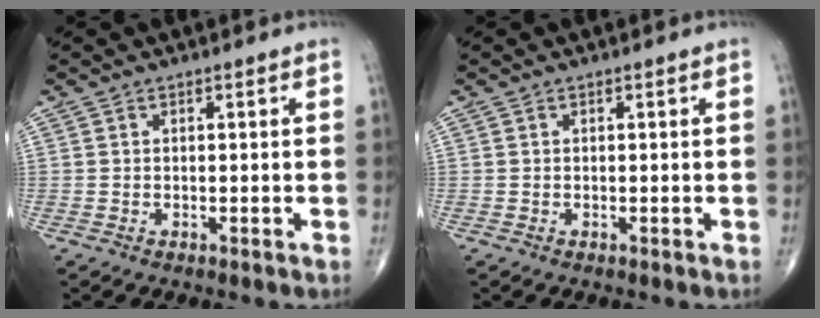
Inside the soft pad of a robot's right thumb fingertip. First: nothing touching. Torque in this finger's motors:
{"motor_torque": [0.00, 0.00, -0.06, 0.06, 0.00]}